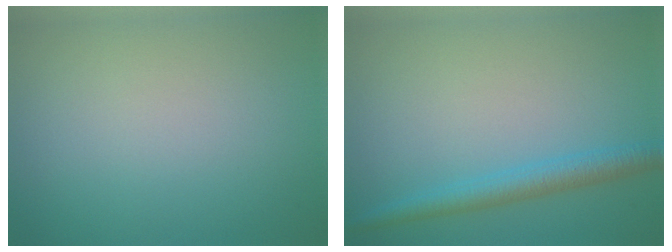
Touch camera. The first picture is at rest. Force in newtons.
{"total": 2.9, "press": 2.9, "slide": 0.1}